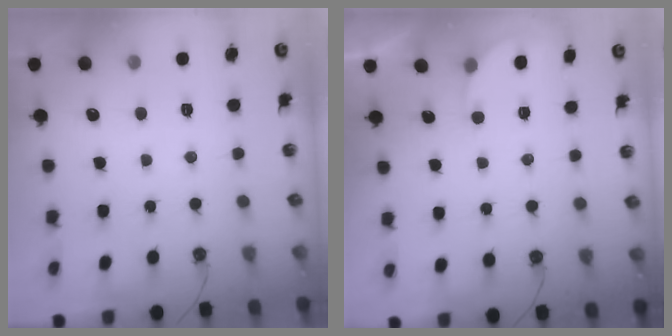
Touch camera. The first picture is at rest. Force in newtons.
{"total": 1.9, "press": 1.9, "slide": 0.2}